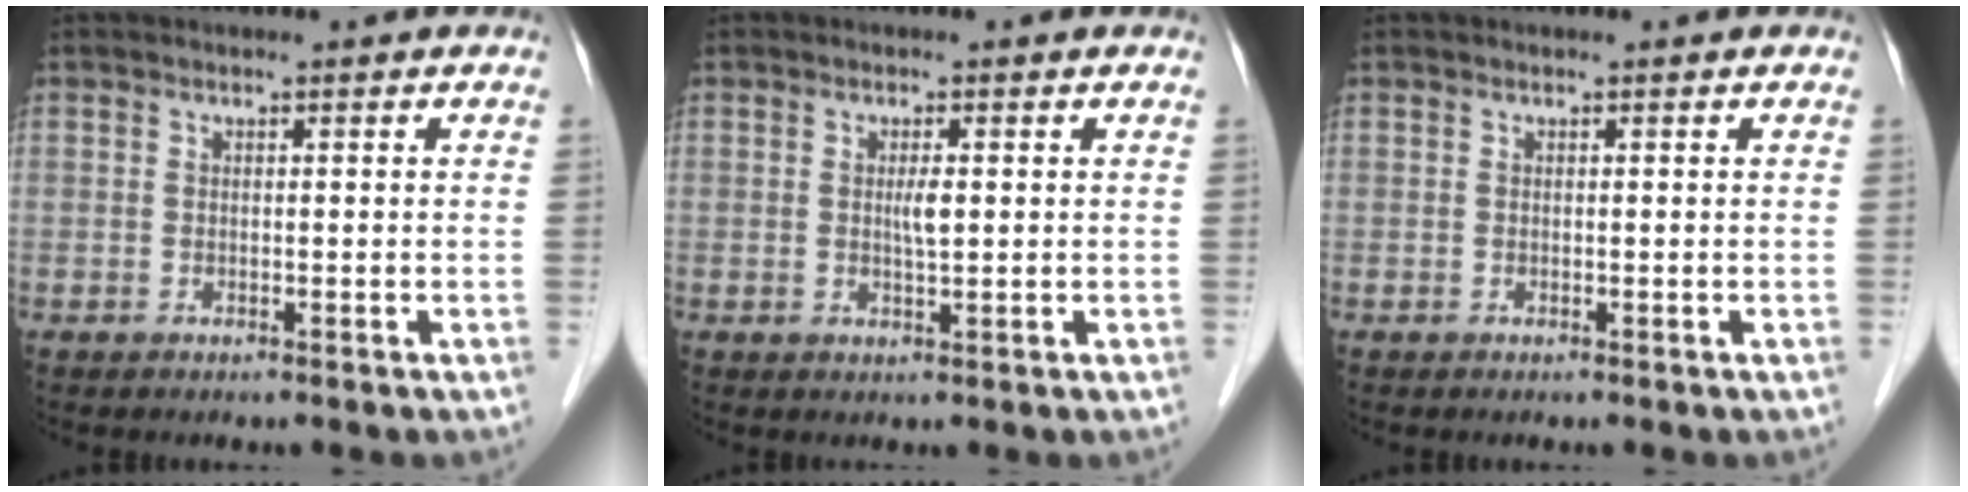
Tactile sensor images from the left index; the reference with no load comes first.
{"total": 1.9, "force": [0.3, 0.2, 1.9], "torque": [-0.036, -0.001, 0.005]}
{"total": 0.0}